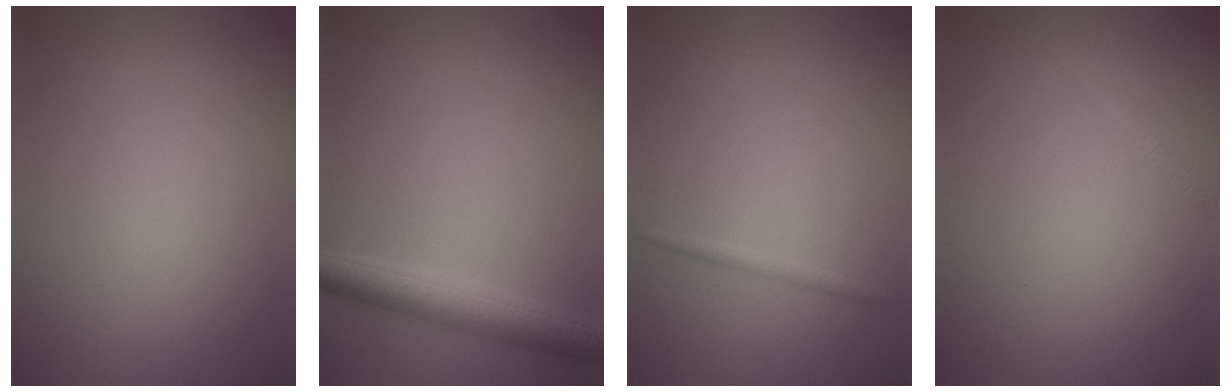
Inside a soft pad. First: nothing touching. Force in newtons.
{"total": 3.9, "press": 3.9, "slide": 0.1}
{"total": 0.8, "press": 0.8, "slide": 0.0}
{"total": 0.6, "press": 0.6, "slide": 0.0}